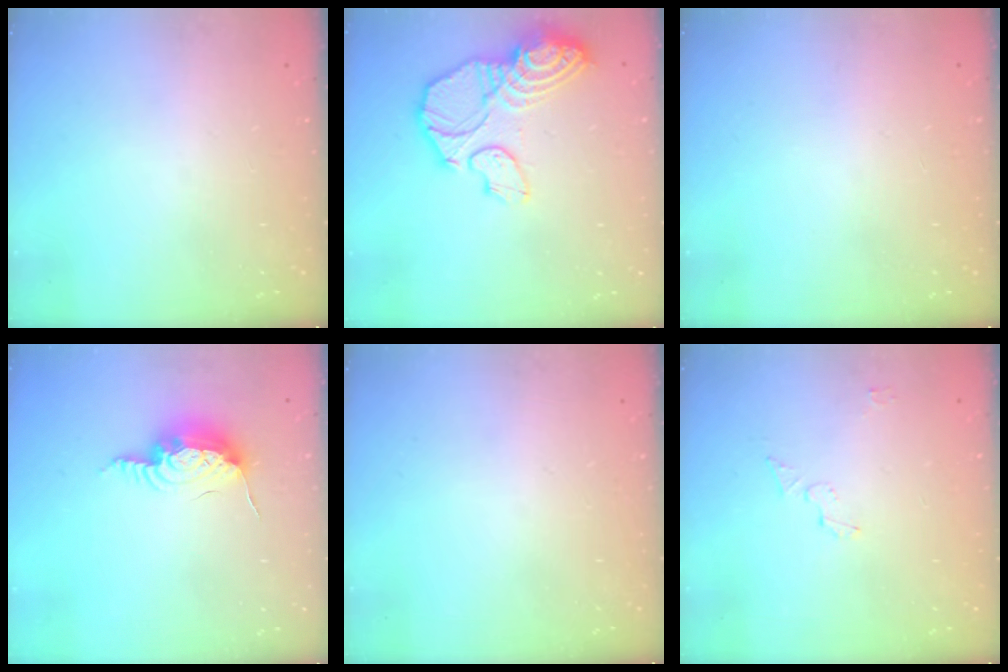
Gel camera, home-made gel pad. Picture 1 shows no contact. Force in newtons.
{"total": 17.2, "press": 17.1, "slide": 1.6}
{"total": 1.1, "press": 1.1, "slide": 0.3}
{"total": 11.9, "press": 11.9, "slide": 0.8}
{"total": 0.0}
{"total": 4.0, "press": 4.0, "slide": 0.1}